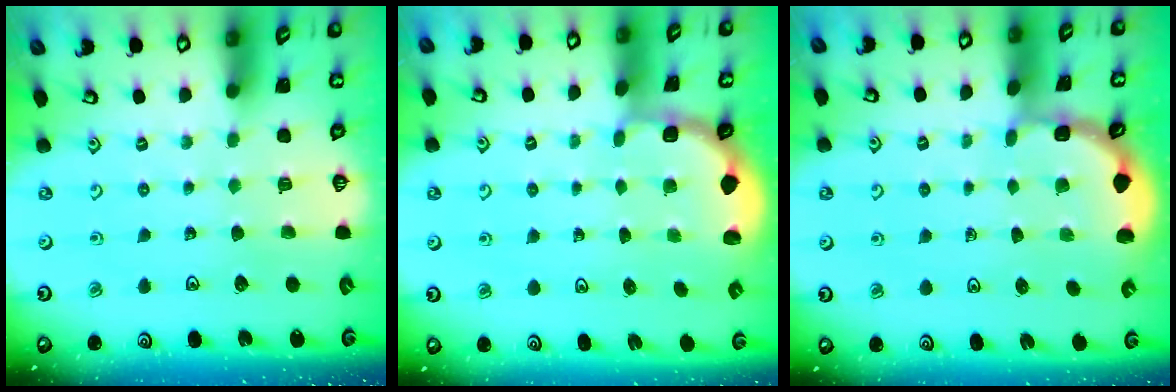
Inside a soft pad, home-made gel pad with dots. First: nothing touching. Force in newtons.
{"total": 1.8, "press": 1.6, "slide": 0.7}
{"total": 2.0, "press": 2.0, "slide": 0.1}